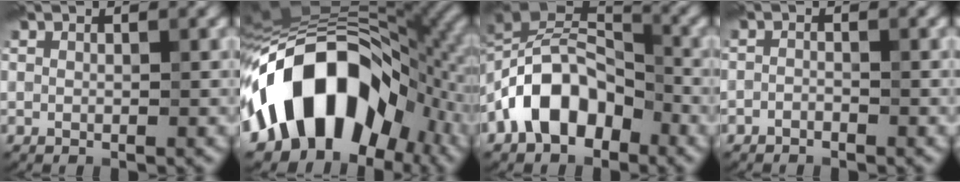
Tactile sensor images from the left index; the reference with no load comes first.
{"total": 16.4, "force": [-5.4, 10.0, 11.8], "torque": [-0.174, 0.019, -0.109]}
{"total": 9.7, "force": [-4.8, 5.6, 6.3], "torque": [-0.106, 0.021, -0.111]}
{"total": 1.0, "force": [-1.0, 0.2, 0.0], "torque": [0.018, 0.003, -0.026]}